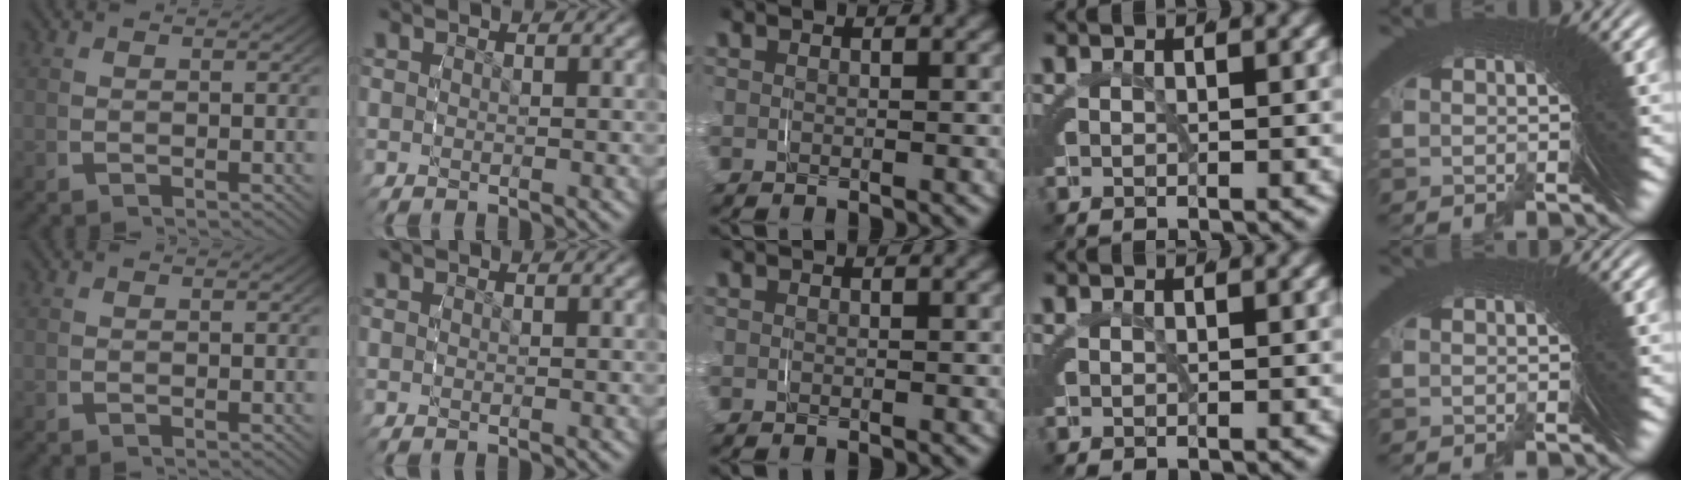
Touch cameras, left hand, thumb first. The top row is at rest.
{}